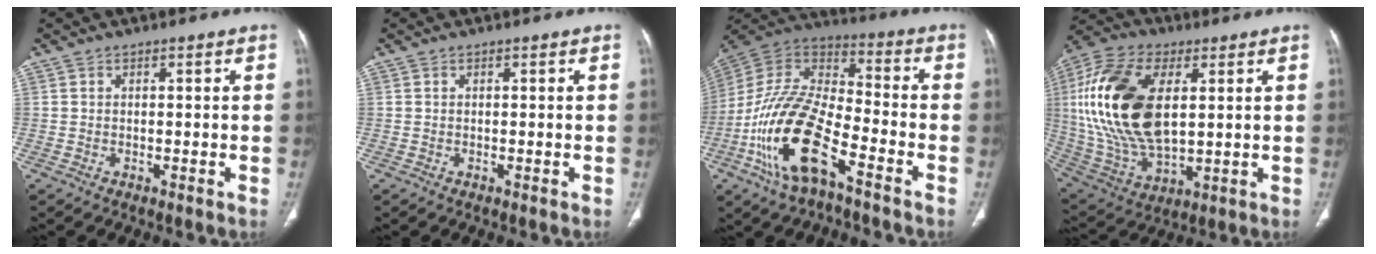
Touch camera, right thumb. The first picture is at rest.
{"total": 0.0}
{"total": 19.6, "force": [-9.1, 7.9, 15.5], "torque": [-0.303, 0.053, -0.176]}
{"total": 24.0, "force": [4.2, 13.0, 19.8], "torque": [-0.412, -0.014, 0.080]}